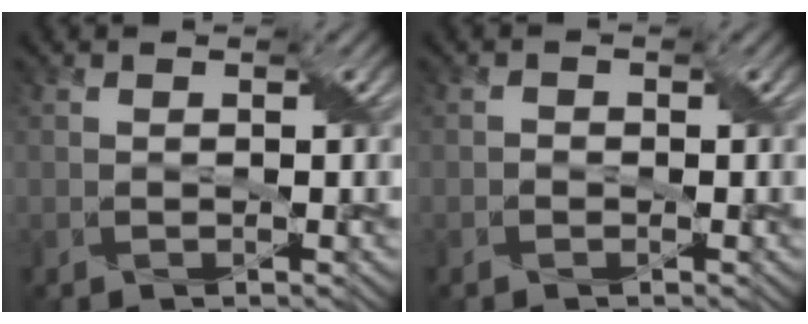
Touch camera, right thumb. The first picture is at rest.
{"total": 0.7, "force": [-0.4, 0.5, 0.1], "torque": [-0.003, 0.001, -0.007]}